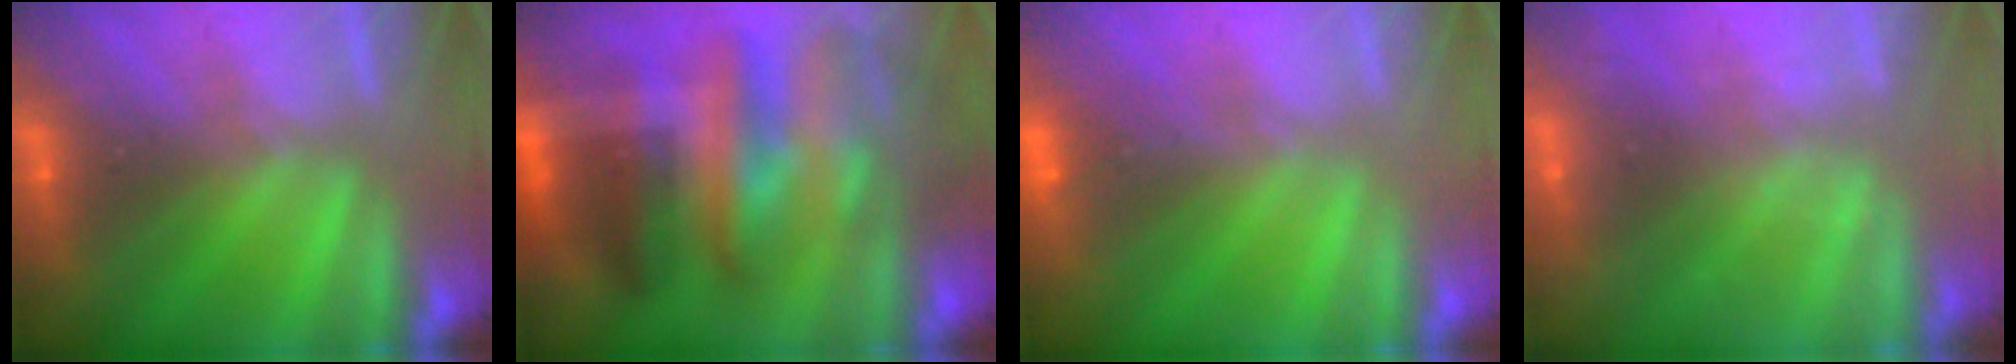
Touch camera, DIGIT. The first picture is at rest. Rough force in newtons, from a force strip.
{"total": 7.4}
{"total": 1.2}
{"total": 2.2}